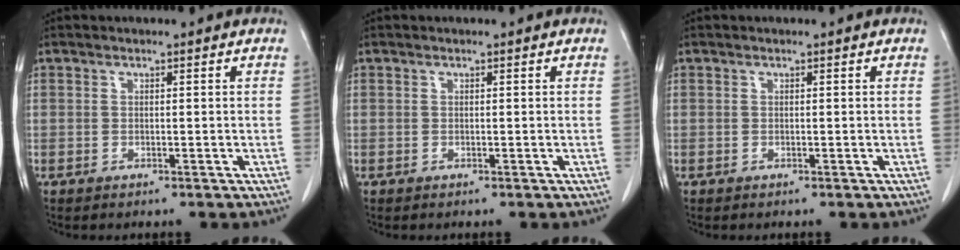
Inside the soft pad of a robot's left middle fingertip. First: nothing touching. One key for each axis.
{"total": 0.0}
{"total": 0.0}